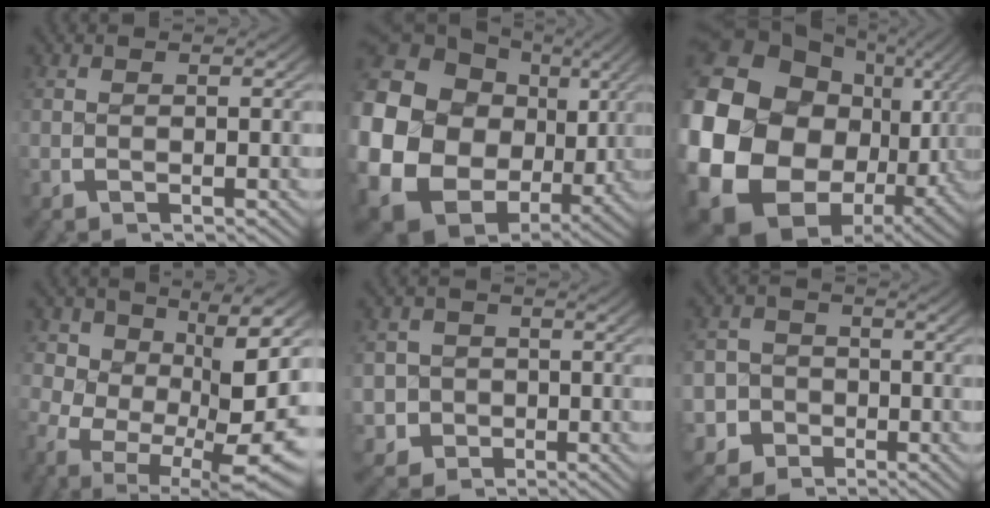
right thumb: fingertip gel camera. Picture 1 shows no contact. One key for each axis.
{"total": 22.0, "fx": -1.8, "fy": 17.5, "fz": 13.3, "tx": -0.342, "ty": -0.088, "tz": -0.005}
{"total": 24.6, "fx": -2.3, "fy": 18.0, "fz": 16.6, "tx": -0.369, "ty": -0.076, "tz": -0.007}
{"total": 11.7, "fx": -2.2, "fy": 7.3, "fz": 8.9, "tx": -0.166, "ty": -0.065, "tz": -0.004}
{"total": 6.9, "fx": -1.9, "fy": 6.2, "fz": 2.3, "tx": -0.055, "ty": -0.035, "tz": -0.024}
{"total": 8.7, "fx": -3.5, "fy": 7.6, "fz": 2.2, "tx": -0.043, "ty": -0.036, "tz": -0.060}